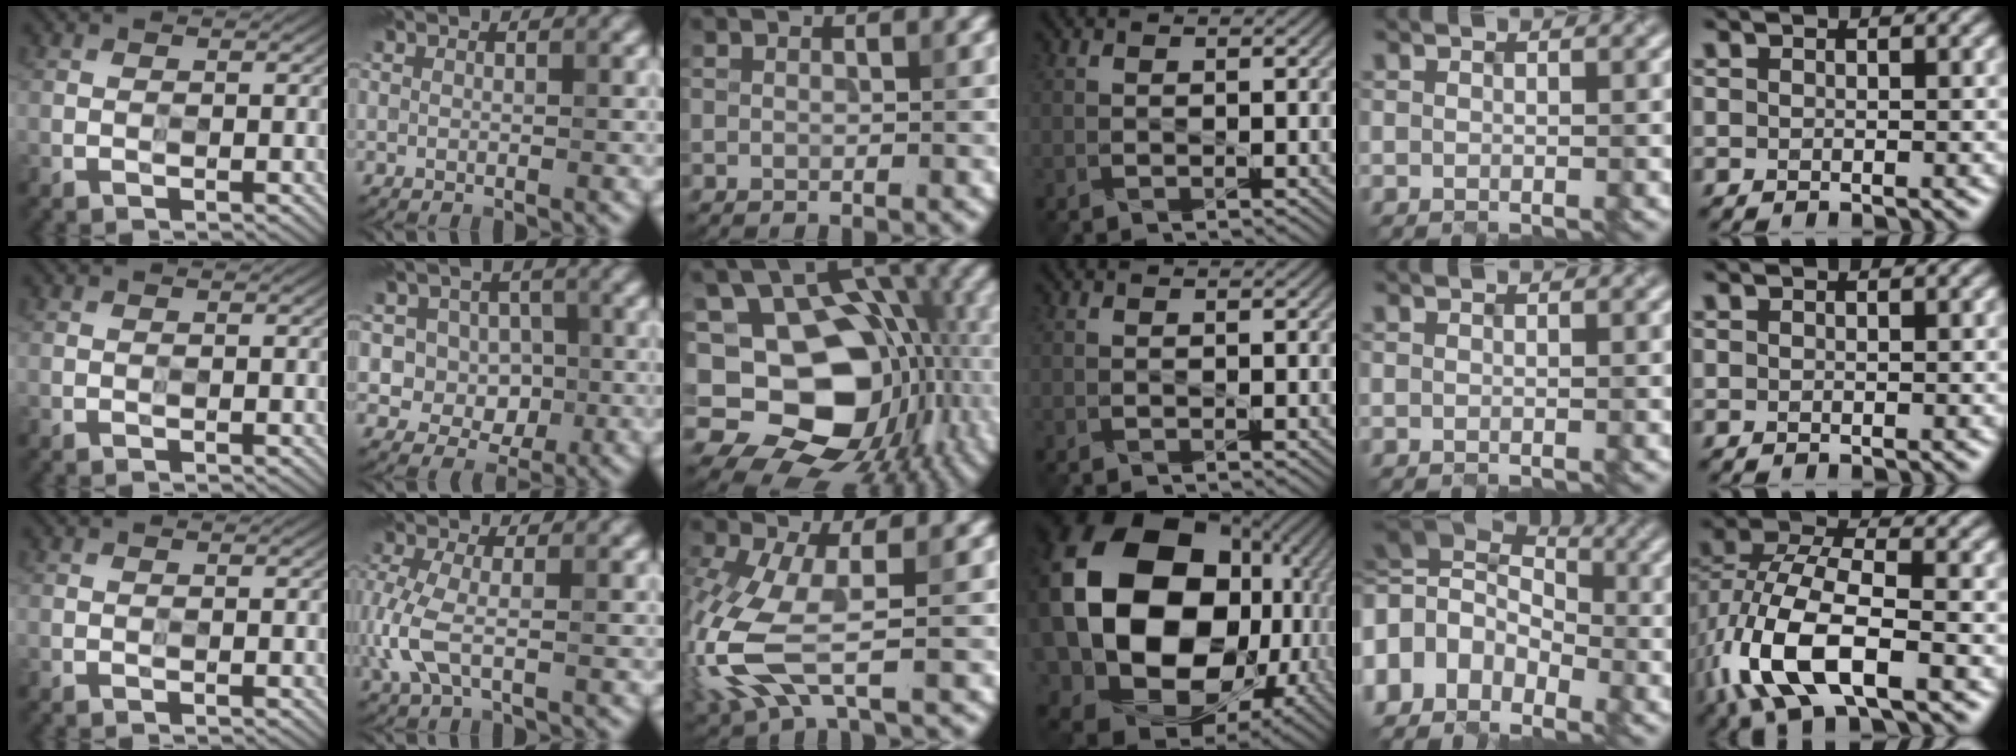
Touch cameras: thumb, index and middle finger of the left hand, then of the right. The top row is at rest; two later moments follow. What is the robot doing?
{"motion": "wipe", "object": "mirror"}